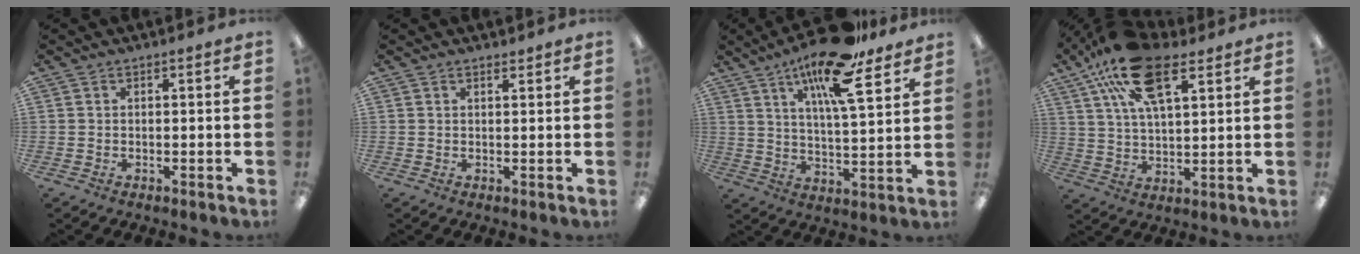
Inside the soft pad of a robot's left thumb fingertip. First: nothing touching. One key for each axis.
{"total": 1.1, "fx": 1.0, "fy": 0.3, "fz": 0.4, "tx": -0.009, "ty": -0.001, "tz": 0.019}
{"total": 16.7, "fx": 11.3, "fy": 4.3, "fz": 11.6, "tx": -0.195, "ty": -0.053, "tz": 0.182}
{"total": 19.4, "fx": 10.5, "fy": 9.2, "fz": 13.5, "tx": -0.250, "ty": -0.022, "tz": 0.183}